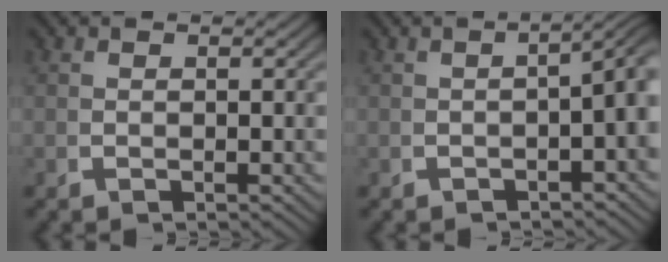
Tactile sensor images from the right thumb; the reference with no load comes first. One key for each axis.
{"total": 5.2, "fx": -0.1, "fy": 2.3, "fz": 4.7, "tx": -0.049, "ty": 0.012, "tz": -0.009}